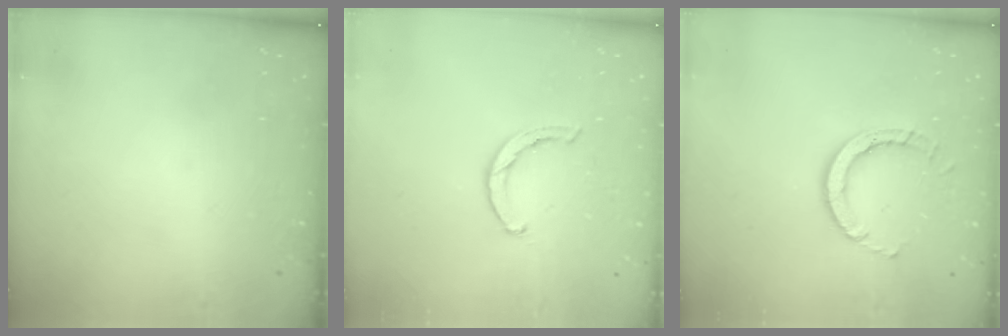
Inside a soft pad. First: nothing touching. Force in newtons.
{"total": 2.3, "press": 2.2, "slide": 0.5}
{"total": 5.8, "press": 5.8, "slide": 0.2}